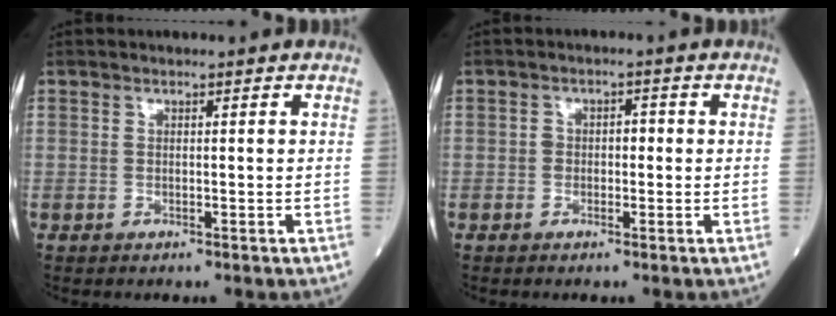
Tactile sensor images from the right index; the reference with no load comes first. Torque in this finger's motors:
{"motor_torque": [0.47, 0.00, 0.08, 0.04]}